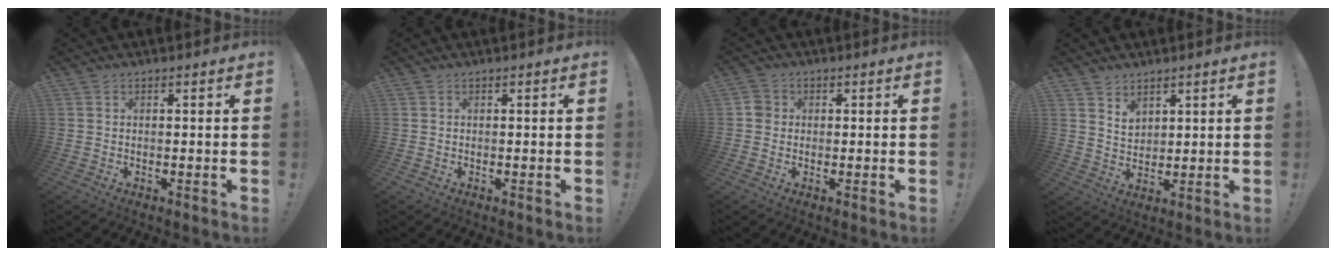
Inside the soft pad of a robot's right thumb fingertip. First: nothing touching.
{"total": 0.0}
{"total": 3.1, "force": [-0.2, 2.9, 1.1], "torque": [-0.012, 0.009, -0.003]}
{"total": 4.8, "force": [3.6, 3.0, 1.0], "torque": [-0.006, -0.032, 0.065]}